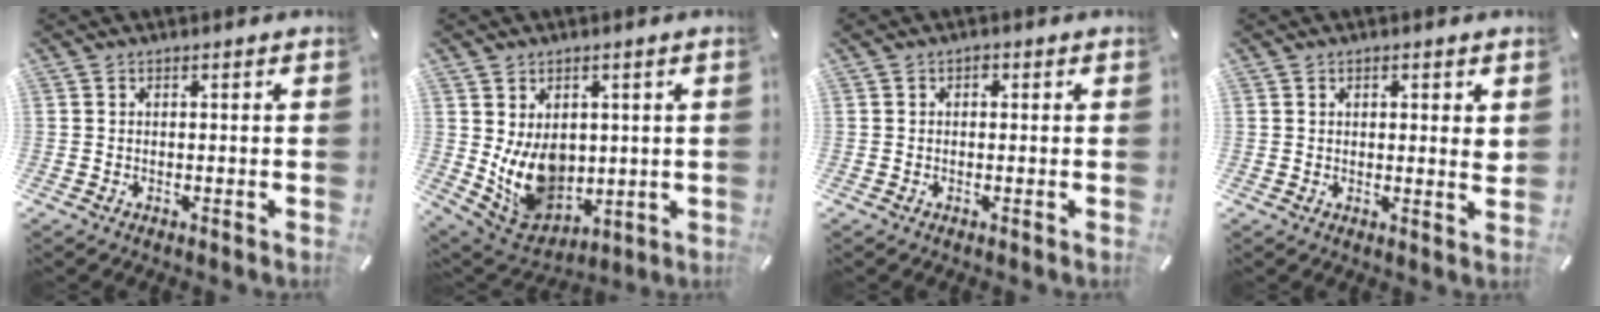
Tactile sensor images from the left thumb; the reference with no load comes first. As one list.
[{"total": 11.1, "force": [1.5, 9.1, 6.1], "torque": [-0.119, -0.023, 0.037]}, {"total": 1.4, "force": [0.0, 1.2, 0.8], "torque": [-0.017, 0.008, -0.001]}, {"total": 2.2, "force": [1.0, 1.1, 1.6], "torque": [-0.024, -0.001, 0.016]}]